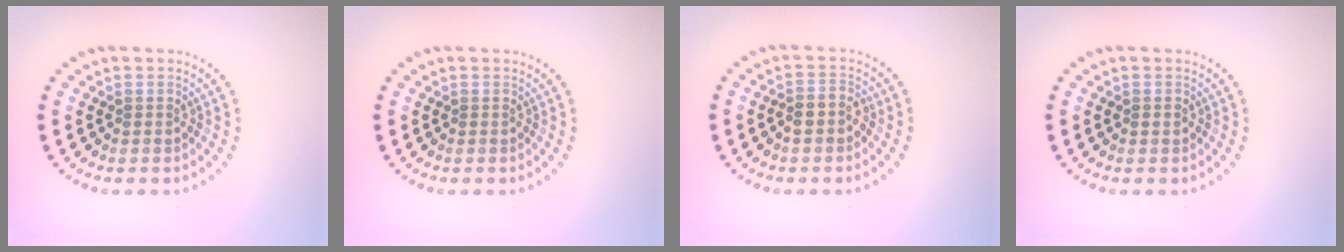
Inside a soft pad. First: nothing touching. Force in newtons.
{"total": 0.0}
{"total": 1.9, "press": 1.8, "slide": 0.8}
{"total": 0.8, "press": 0.8, "slide": 0.1}